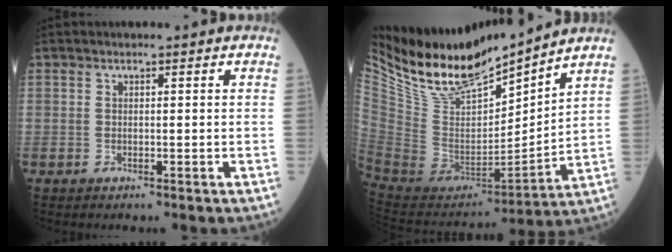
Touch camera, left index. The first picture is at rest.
{"total": 15.7, "force": [14.6, 1.8, 5.4], "torque": [-0.116, -0.019, 0.290]}